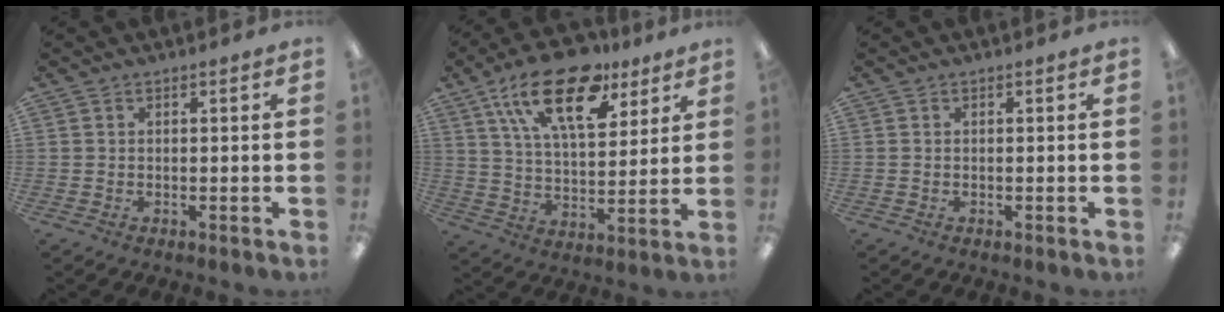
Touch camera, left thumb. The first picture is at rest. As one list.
[{"total": 20.5, "force": [12.2, 9.6, 13.4], "torque": [-0.226, -0.048, 0.210]}, {"total": 0.0}]